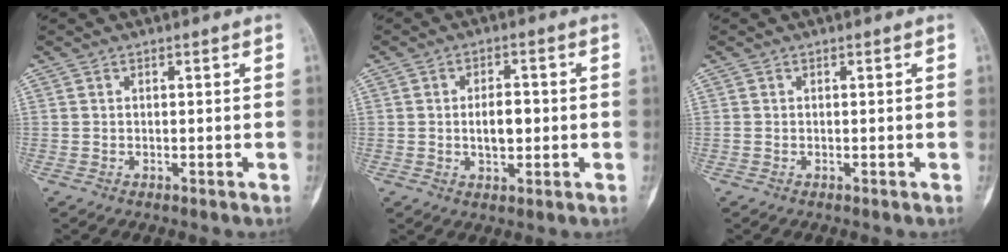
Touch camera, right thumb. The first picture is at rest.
{"total": 5.6, "force": [-0.1, 3.1, 4.6], "torque": [-0.064, 0.005, 0.001]}
{"total": 0.0}